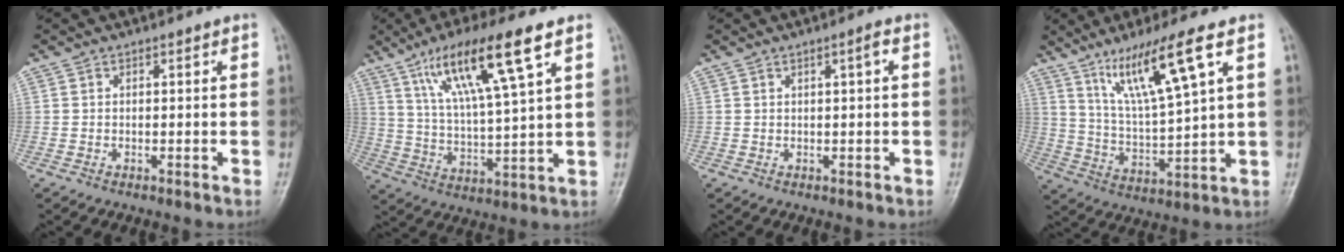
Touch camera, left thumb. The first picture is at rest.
{"total": 15.9, "force": [8.3, 2.2, 13.4], "torque": [-0.244, -0.022, 0.156]}
{"total": 1.6, "force": [0.4, 0.0, 1.6], "torque": [-0.031, 0.003, 0.009]}
{"total": 13.6, "force": [7.3, 1.2, 11.5], "torque": [-0.216, -0.031, 0.145]}